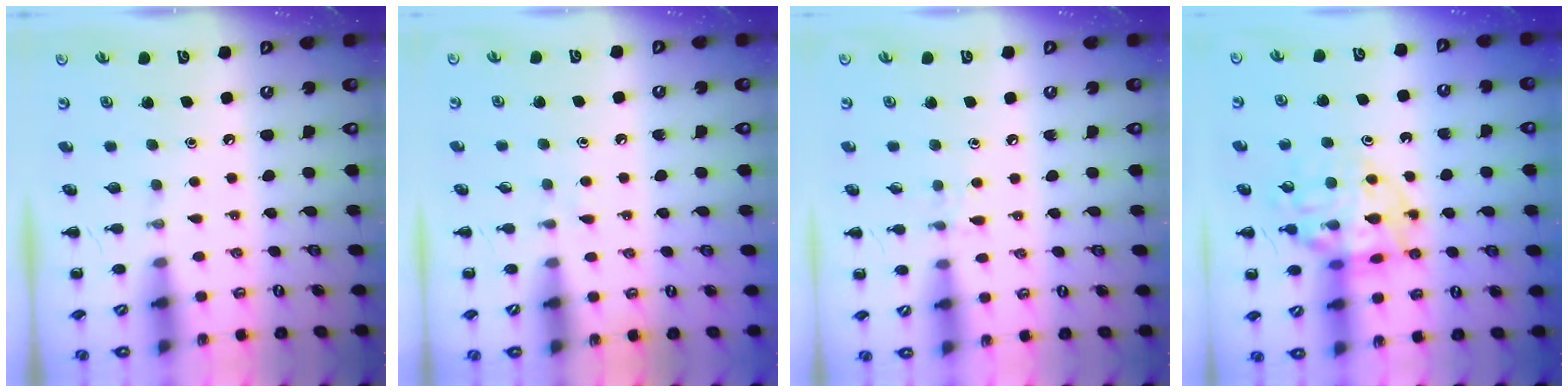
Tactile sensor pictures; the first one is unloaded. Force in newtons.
{"total": 2.9, "press": 2.6, "slide": 1.4}
{"total": 6.4, "press": 6.0, "slide": 2.3}
{"total": 15.2, "press": 15.0, "slide": 2.6}